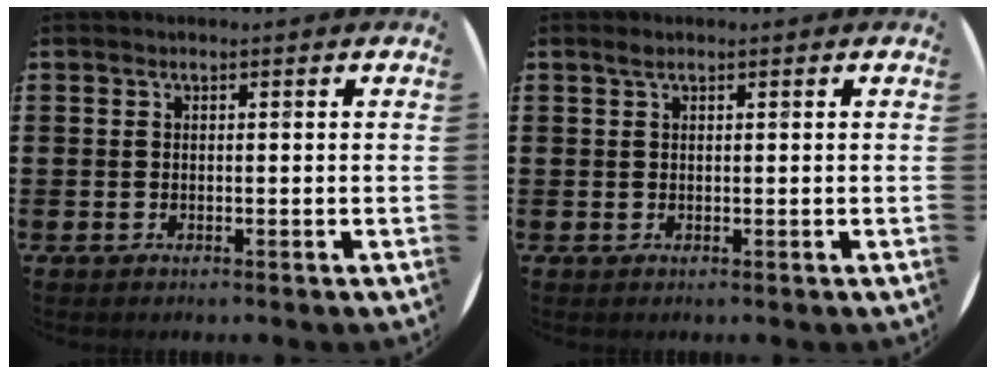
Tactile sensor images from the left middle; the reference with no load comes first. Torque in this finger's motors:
{"motor_torque": [0.33, -0.25, -0.03, 0.01]}